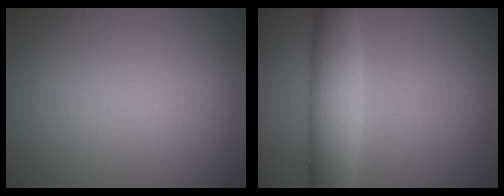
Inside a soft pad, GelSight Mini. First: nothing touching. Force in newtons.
{"total": 6.0, "press": 6.0, "slide": 0.2}